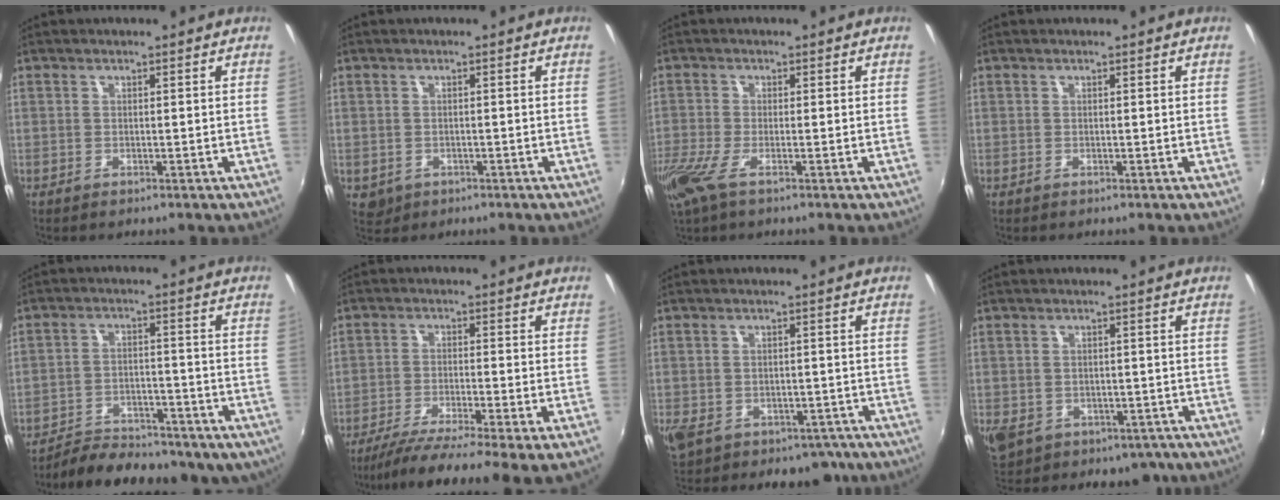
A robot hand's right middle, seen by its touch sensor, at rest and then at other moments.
{"total": 2.7, "force": [-0.8, 2.3, 1.1], "torque": [-0.023, -0.005, -0.007]}
{"total": 6.0, "force": [-3.4, 1.3, 4.8], "torque": [-0.115, -0.023, -0.069]}
{"total": 0.0}
{"total": 15.1, "force": [-11.9, 5.9, 7.1], "torque": [-0.145, -0.014, -0.163]}
{"total": 11.4, "force": [-9.3, -1.8, 6.4], "torque": [-0.124, -0.040, -0.149]}
{"total": 11.3, "force": [-6.0, 7.9, 5.3], "torque": [-0.136, -0.006, -0.068]}
{"total": 12.0, "force": [-5.1, 9.1, 5.9], "torque": [-0.154, -0.016, -0.059]}